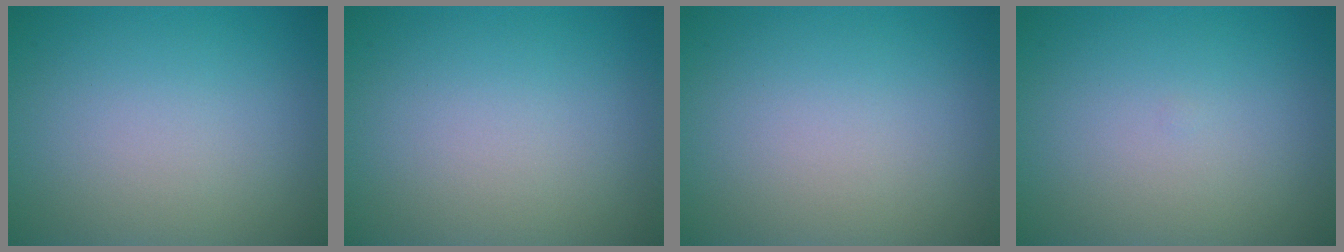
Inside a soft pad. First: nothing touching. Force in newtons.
{"total": 0.0}
{"total": 0.0}
{"total": 0.0}